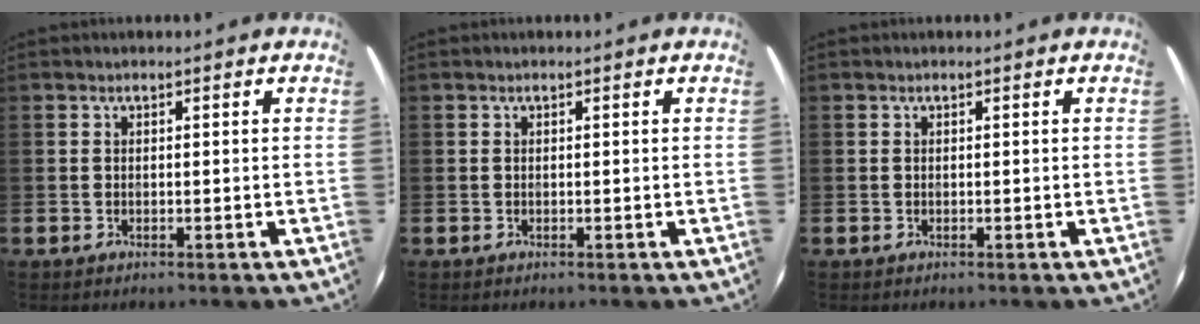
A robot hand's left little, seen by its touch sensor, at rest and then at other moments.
{"total": 0.0}
{"total": 0.0}